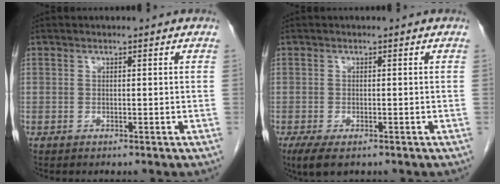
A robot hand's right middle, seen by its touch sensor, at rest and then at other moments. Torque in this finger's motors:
{"motor_torque": [0.70, -0.44, 0.02, 0.05]}